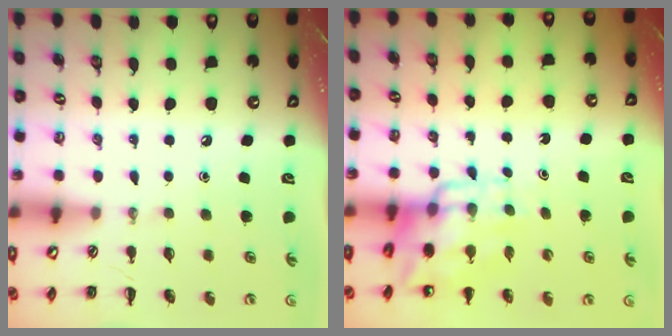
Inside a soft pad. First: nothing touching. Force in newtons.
{"total": 10.8, "press": 10.5, "slide": 2.9}